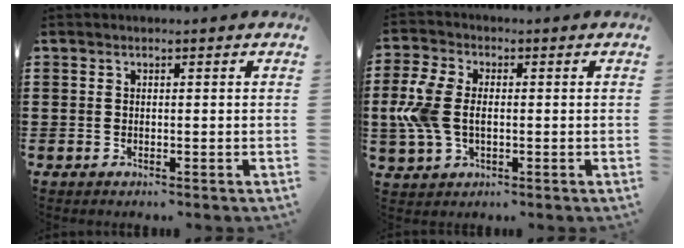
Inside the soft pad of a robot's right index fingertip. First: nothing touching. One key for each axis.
{"total": 6.7, "fx": -0.3, "fy": 4.2, "fz": 5.3, "tx": -0.138, "ty": 0.003, "tz": -0.014}